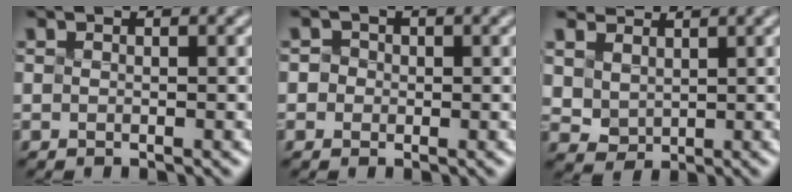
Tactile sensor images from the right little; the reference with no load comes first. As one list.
[{"total": 1.8, "force": [-0.8, -0.4, -1.5], "torque": [0.012, -0.004, 0.004]}, {"total": 1.9, "force": [1.6, 0.7, -0.8], "torque": [-0.027, -0.015, 0.075]}]